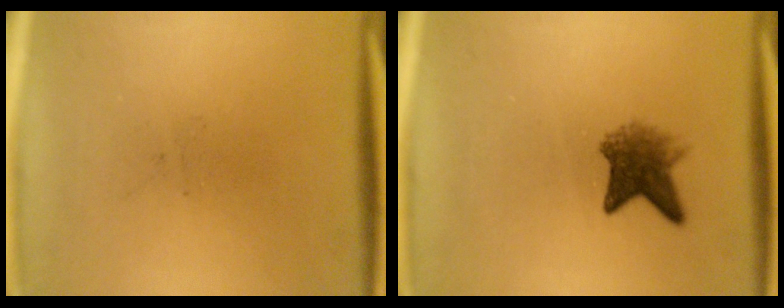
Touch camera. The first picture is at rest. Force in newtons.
{"total": 4.3}